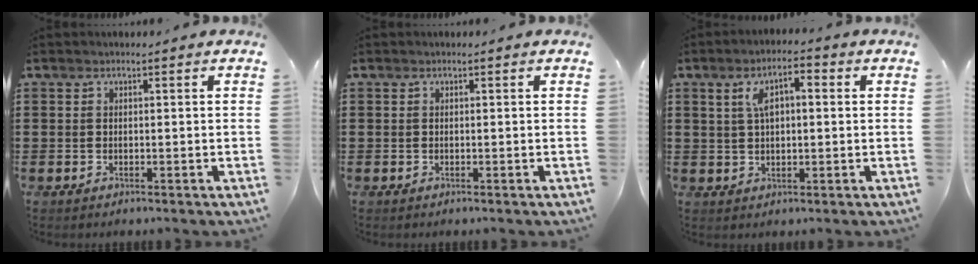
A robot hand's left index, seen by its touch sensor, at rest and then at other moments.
{"total": 0.0}
{"total": 5.4, "force": [1.3, 2.4, 4.6], "torque": [-0.088, 0.009, 0.017]}